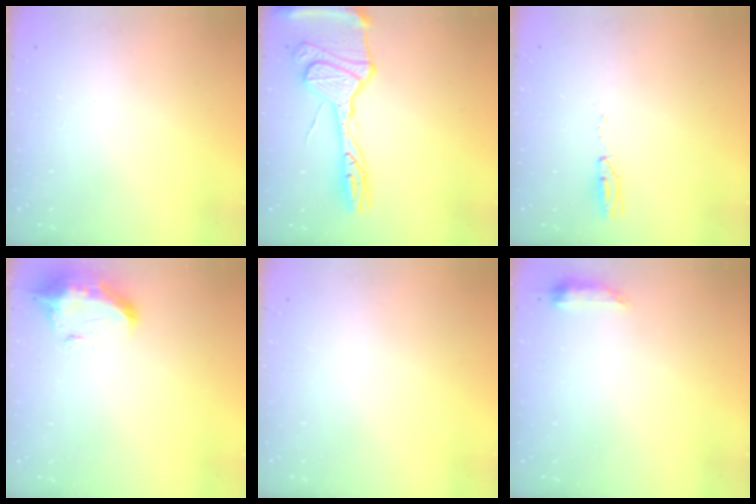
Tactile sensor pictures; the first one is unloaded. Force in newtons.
{"total": 19.1, "press": 19.0, "slide": 1.7}
{"total": 14.6, "press": 5.0, "slide": 13.7}
{"total": 9.6, "press": 9.6, "slide": 0.6}
{"total": 0.0}
{"total": 6.6, "press": 6.6, "slide": 0.6}